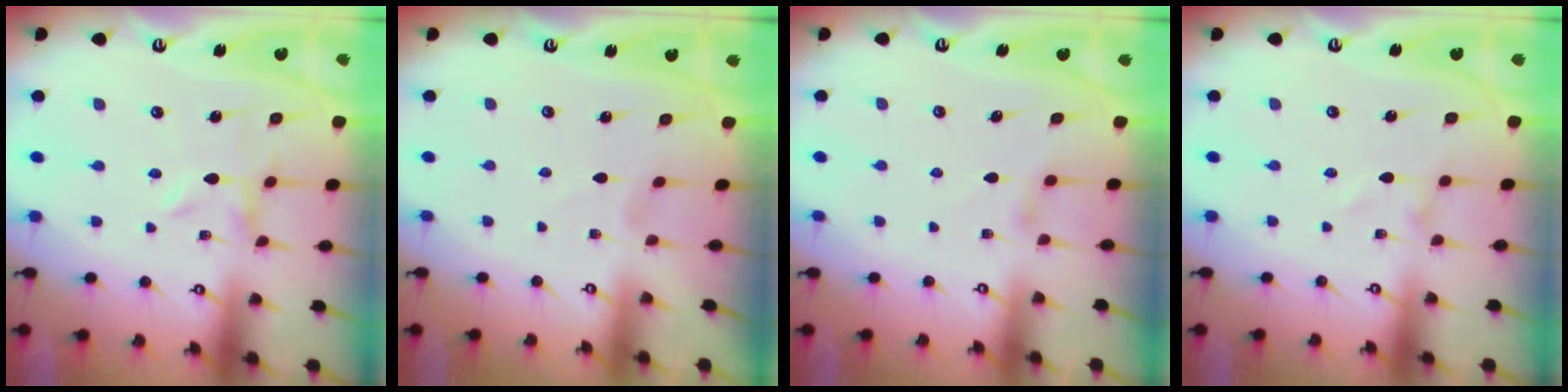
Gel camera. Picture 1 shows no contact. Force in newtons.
{"total": 0.9, "press": 0.9, "slide": 0.1}
{"total": 1.3, "press": 1.3, "slide": 0.3}
{"total": 1.0, "press": 1.0, "slide": 0.1}